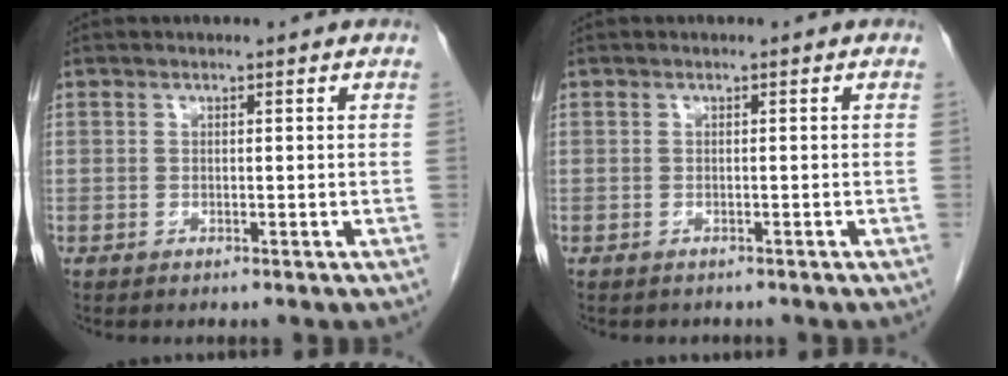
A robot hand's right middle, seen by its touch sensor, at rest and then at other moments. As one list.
[{"total": 1.0, "force": [-0.9, 0.4, 0.1], "torque": [-0.011, -0.002, -0.013]}]